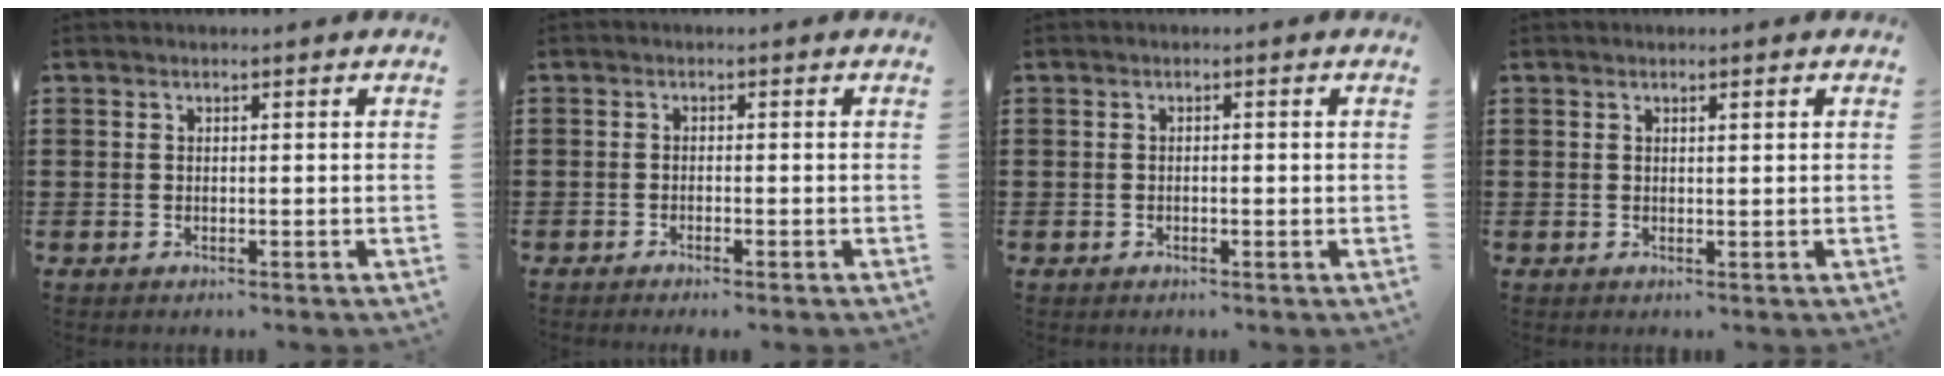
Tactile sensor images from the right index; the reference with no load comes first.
{"total": 1.0, "force": [-0.8, -0.2, 0.5], "torque": [-0.010, -0.004, -0.015]}
{"total": 0.5, "force": [-0.2, 0.3, 0.4], "torque": [-0.010, -0.001, -0.004]}
{"total": 0.9, "force": [0.6, 0.0, 0.7], "torque": [-0.013, 0.001, 0.010]}